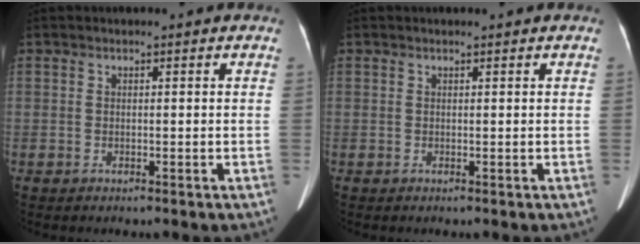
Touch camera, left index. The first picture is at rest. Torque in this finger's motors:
{"motor_torque": [-0.91, 0.74, -0.22, 0.00]}